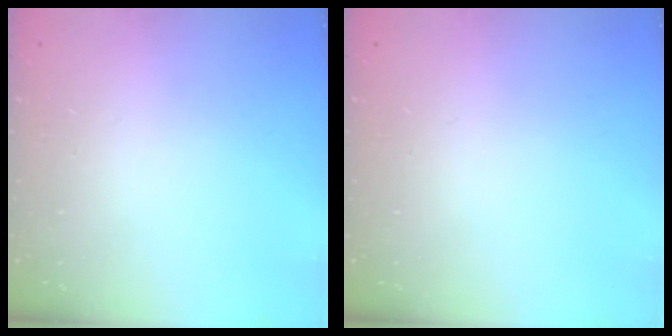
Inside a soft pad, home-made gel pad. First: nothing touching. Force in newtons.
{"total": 0.0}